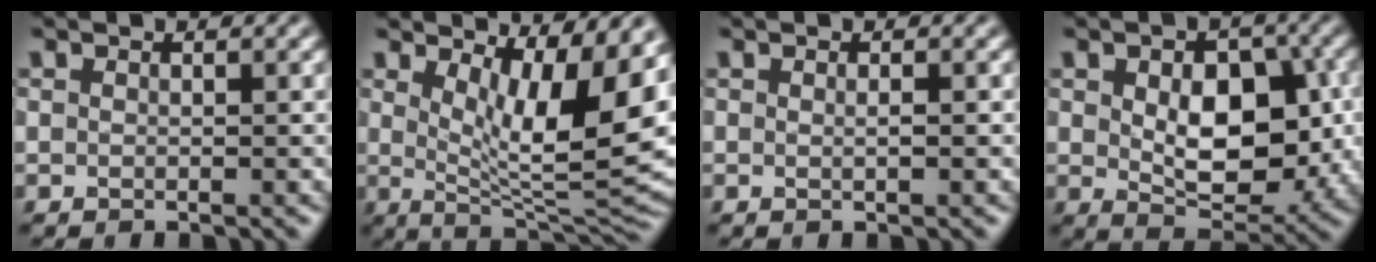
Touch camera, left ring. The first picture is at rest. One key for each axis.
{"total": 11.4, "fx": 3.8, "fy": 3.6, "fz": 10.1, "tx": -0.138, "ty": -0.016, "tz": 0.068}
{"total": 0.7, "fx": 0.0, "fy": 0.1, "fz": 0.7, "tx": -0.011, "ty": 0.000, "tz": -0.001}
{"total": 8.3, "fx": 0.3, "fy": 5.0, "fz": 6.7, "tx": -0.108, "ty": -0.008, "tz": 0.009}